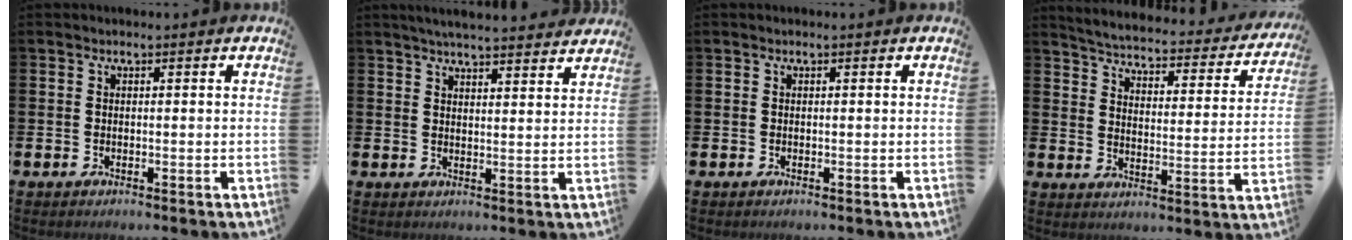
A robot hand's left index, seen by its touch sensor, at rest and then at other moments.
{"total": 4.5, "force": [4.4, -0.1, 0.9], "torque": [-0.024, -0.023, 0.078]}
{"total": 0.0}
{"total": 4.0, "force": [3.8, 0.8, 0.9], "torque": [-0.045, -0.033, 0.057]}